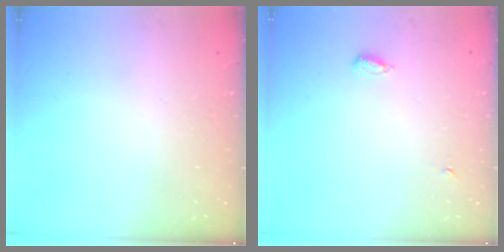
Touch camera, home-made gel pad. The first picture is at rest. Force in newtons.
{"total": 8.9, "press": 6.0, "slide": 6.5}